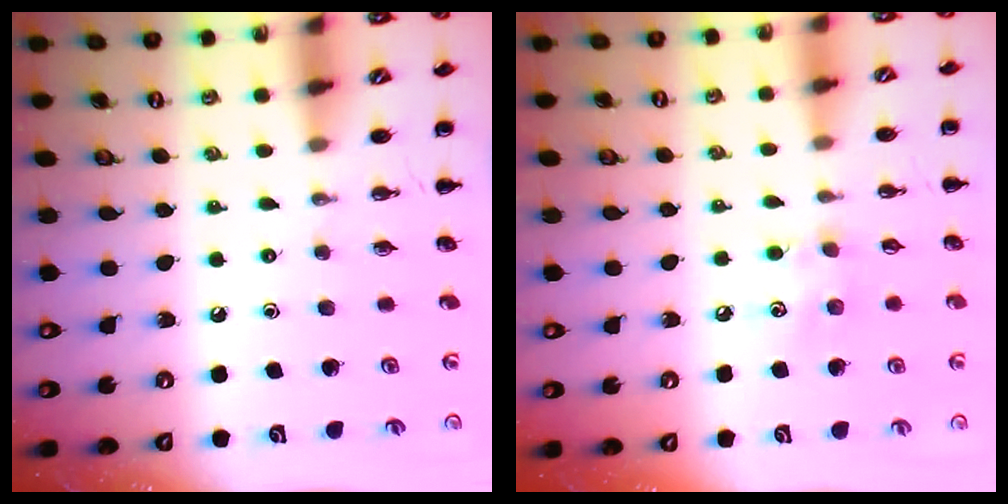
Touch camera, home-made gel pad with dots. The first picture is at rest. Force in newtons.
{"total": 6.4, "press": 6.3, "slide": 1.4}